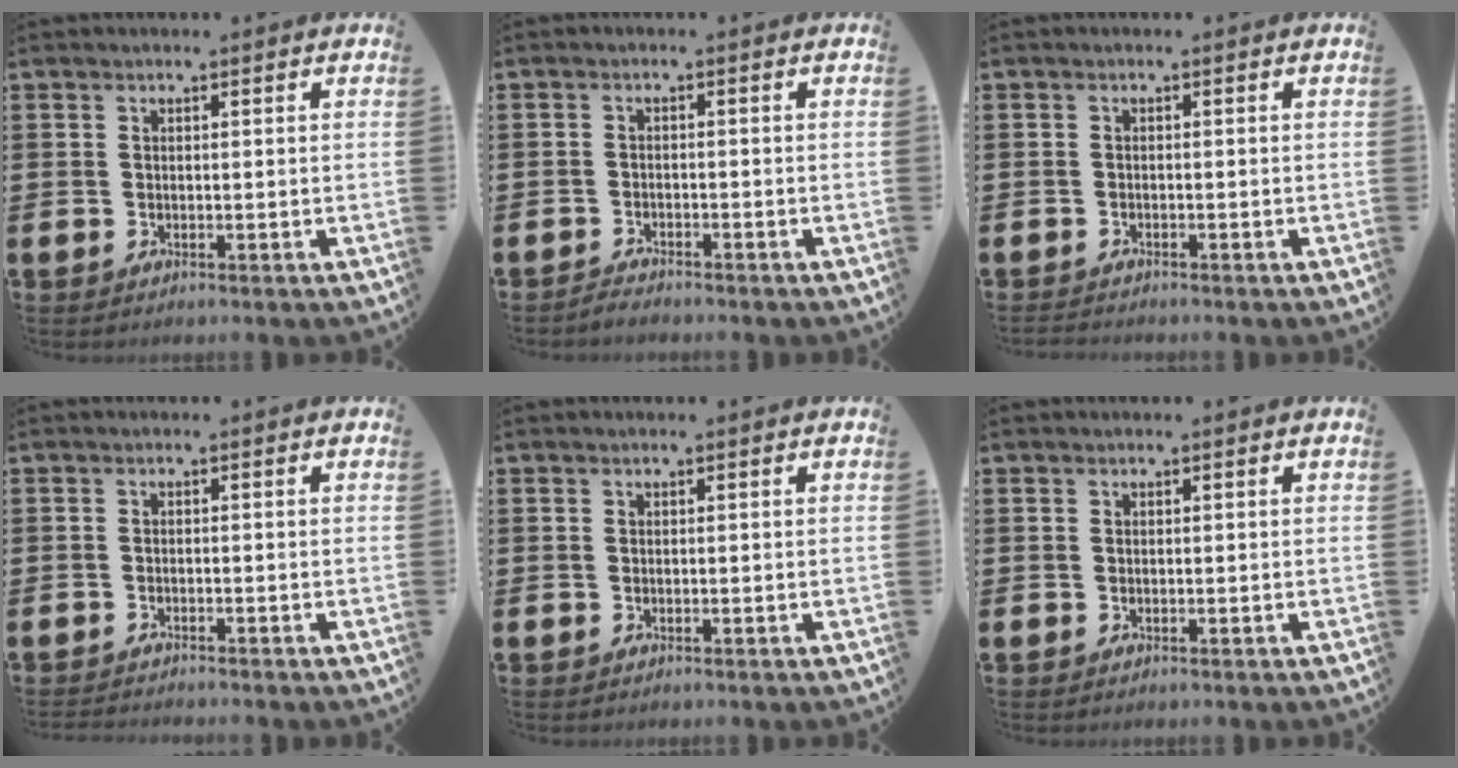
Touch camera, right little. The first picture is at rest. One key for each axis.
{"total": 1.3, "fx": -1.3, "fy": 0.0, "fz": 0.0, "tx": -0.003, "ty": 0.002, "tz": -0.027}
{"total": 0.6, "fx": -0.6, "fy": 0.0, "fz": 0.0, "tx": -0.001, "ty": -0.003, "tz": -0.013}
{"total": 0.9, "fx": -0.9, "fy": -0.1, "fz": 0.0, "tx": -0.002, "ty": -0.001, "tz": -0.019}
{"total": 0.0}
{"total": 0.0}